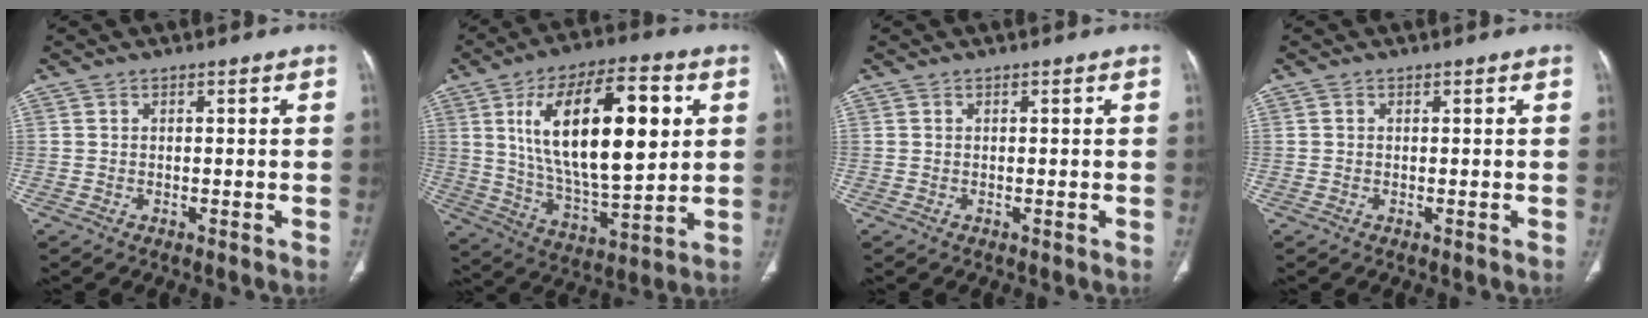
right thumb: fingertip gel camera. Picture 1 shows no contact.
{"total": 24.4, "force": [6.1, 10.2, 21.3], "torque": [-0.339, -0.017, 0.104]}
{"total": 0.0}
{"total": 0.0}